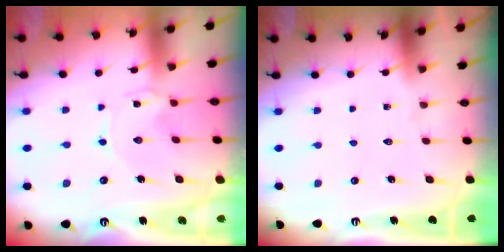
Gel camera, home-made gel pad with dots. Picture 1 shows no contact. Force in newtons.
{"total": 0.0}